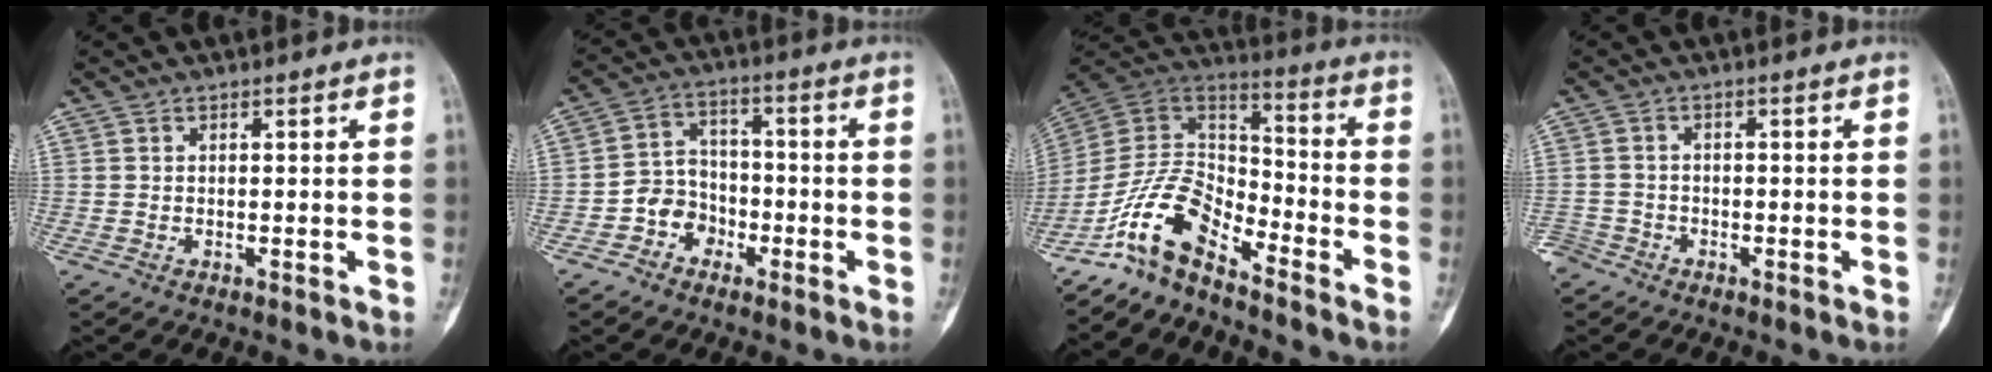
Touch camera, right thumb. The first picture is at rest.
{"total": 7.0, "force": [-3.2, 5.9, 2.0], "torque": [0.005, 0.035, -0.063]}
{"total": 12.0, "force": [-9.1, 4.9, 6.0], "torque": [-0.105, 0.094, -0.184]}
{"total": 2.7, "force": [-2.1, 1.7, -0.1], "torque": [0.010, 0.011, -0.045]}